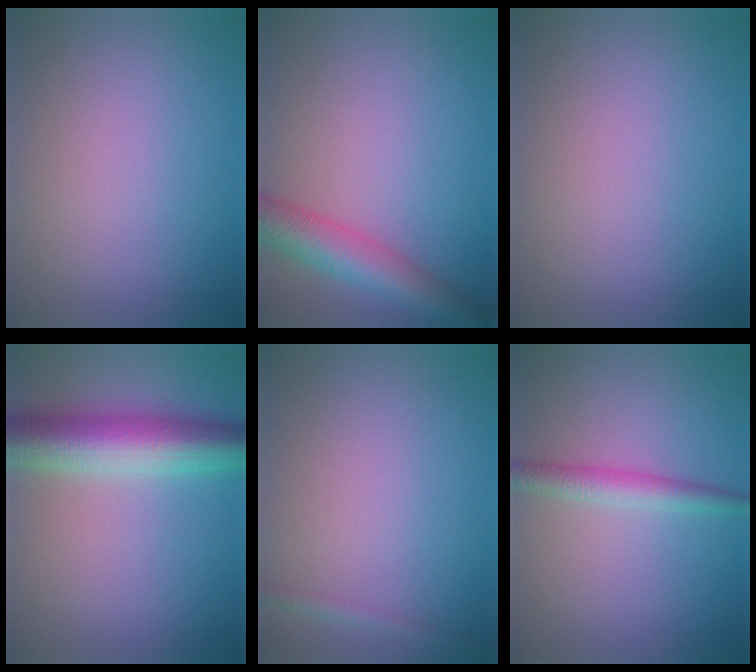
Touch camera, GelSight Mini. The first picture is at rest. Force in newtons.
{"total": 5.3, "press": 5.3, "slide": 0.2}
{"total": 0.0}
{"total": 7.6, "press": 7.6, "slide": 0.2}
{"total": 1.1, "press": 1.1, "slide": 0.1}
{"total": 2.4, "press": 2.4, "slide": 0.0}